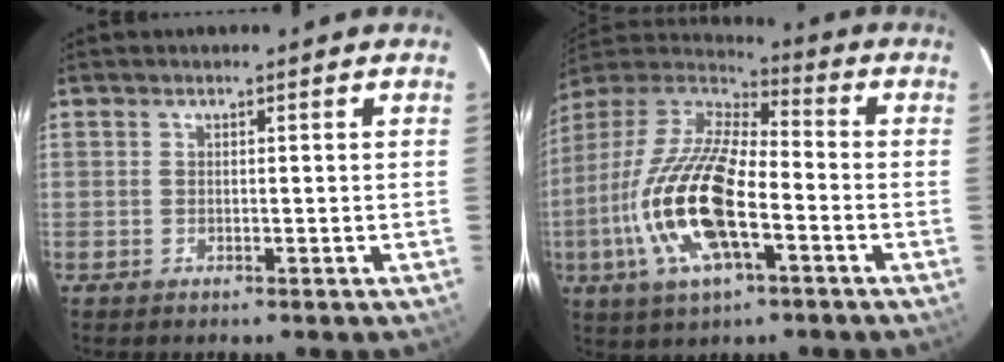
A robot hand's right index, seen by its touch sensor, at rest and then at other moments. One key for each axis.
{"total": 20.2, "fx": -6.4, "fy": 7.3, "fz": 17.6, "tx": -0.367, "ty": -0.021, "tz": -0.128}